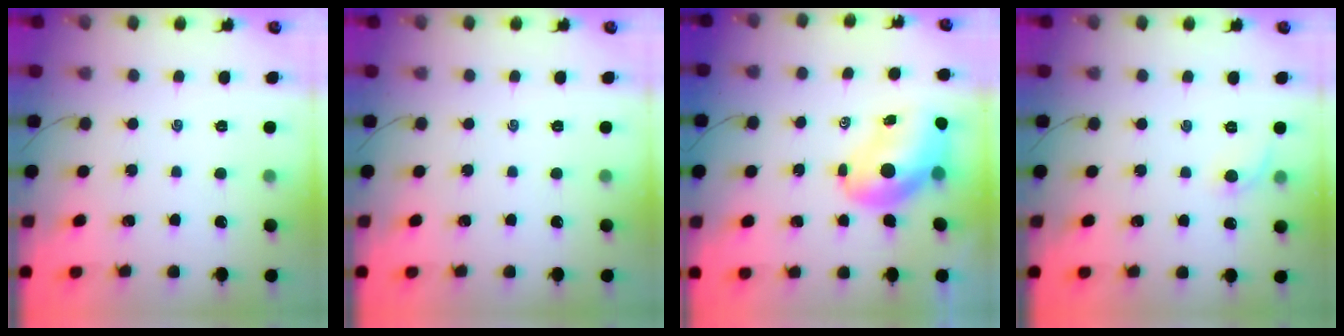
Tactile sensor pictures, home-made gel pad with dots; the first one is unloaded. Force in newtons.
{"total": 0.0}
{"total": 8.3, "press": 8.0, "slide": 2.4}
{"total": 4.4, "press": 4.2, "slide": 1.5}